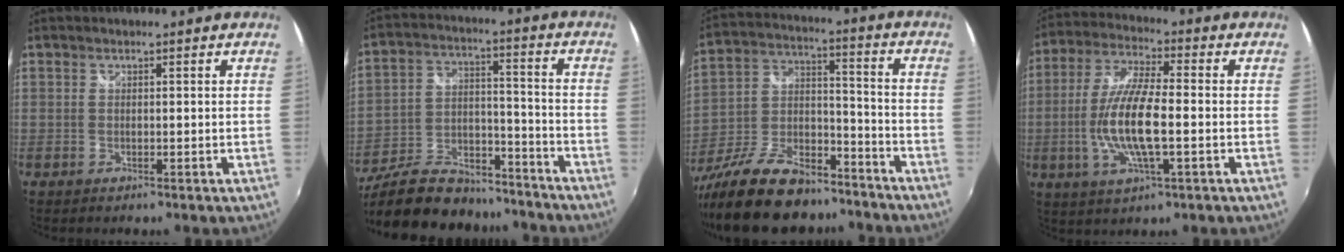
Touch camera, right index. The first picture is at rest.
{"total": 25.5, "force": [-20.8, 10.1, 10.7], "torque": [-0.225, 0.016, -0.312]}
{"total": 22.2, "force": [-17.0, 9.1, 11.0], "torque": [-0.226, -0.001, -0.272]}
{"total": 12.9, "force": [-2.3, 3.3, 12.3], "torque": [-0.251, -0.005, -0.043]}